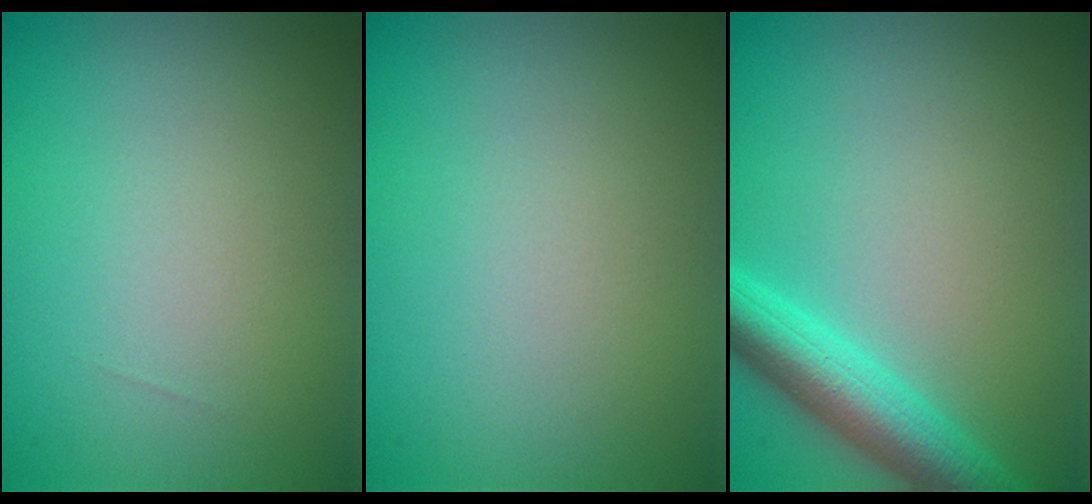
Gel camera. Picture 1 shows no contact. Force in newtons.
{"total": 0.0}
{"total": 5.0, "press": 5.0, "slide": 0.2}